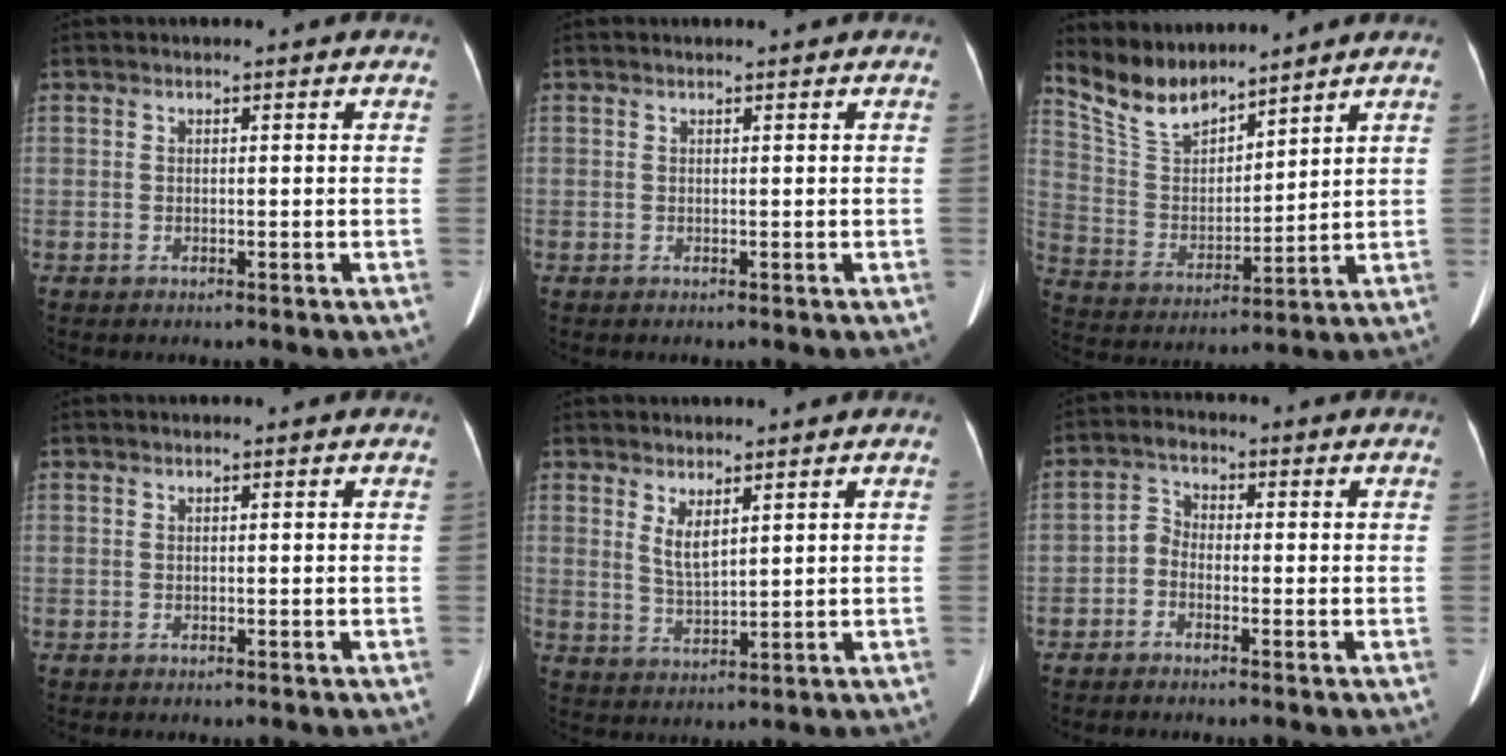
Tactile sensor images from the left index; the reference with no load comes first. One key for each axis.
{"total": 0.0}
{"total": 9.6, "fx": 8.9, "fy": 2.7, "fz": 2.2, "tx": -0.059, "ty": 0.009, "tz": 0.188}
{"total": 0.0}
{"total": 3.4, "fx": 2.1, "fy": 0.9, "fz": 2.6, "tx": -0.056, "ty": -0.010, "tz": 0.048}
{"total": 2.4, "fx": -1.3, "fy": 1.6, "fz": 1.2, "tx": -0.020, "ty": 0.004, "tz": -0.032}